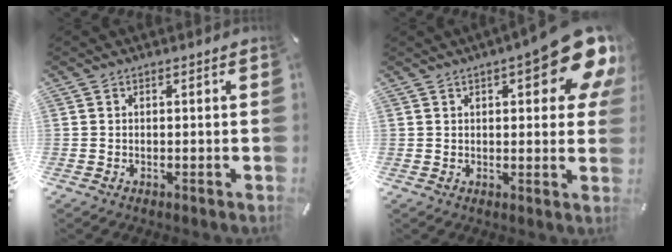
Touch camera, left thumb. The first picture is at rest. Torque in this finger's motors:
{"motor_torque": [2.53, 2.48, 1.49, -1.28, 0.14]}